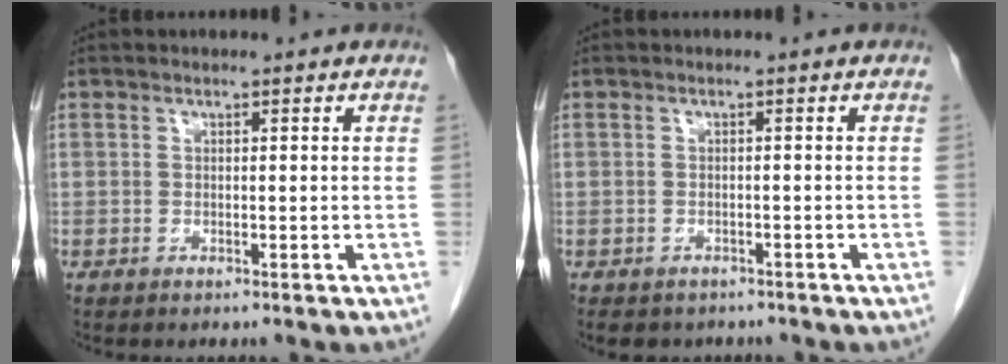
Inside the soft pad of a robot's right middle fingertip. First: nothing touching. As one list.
[{"total": 5.0, "force": [-4.1, 2.7, 1.0], "torque": [-0.006, 0.002, -0.049]}]